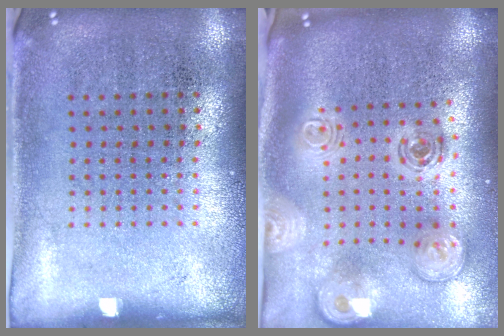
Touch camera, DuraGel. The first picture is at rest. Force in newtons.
{"total": 2.5, "press": 1.8, "slide": 1.7}